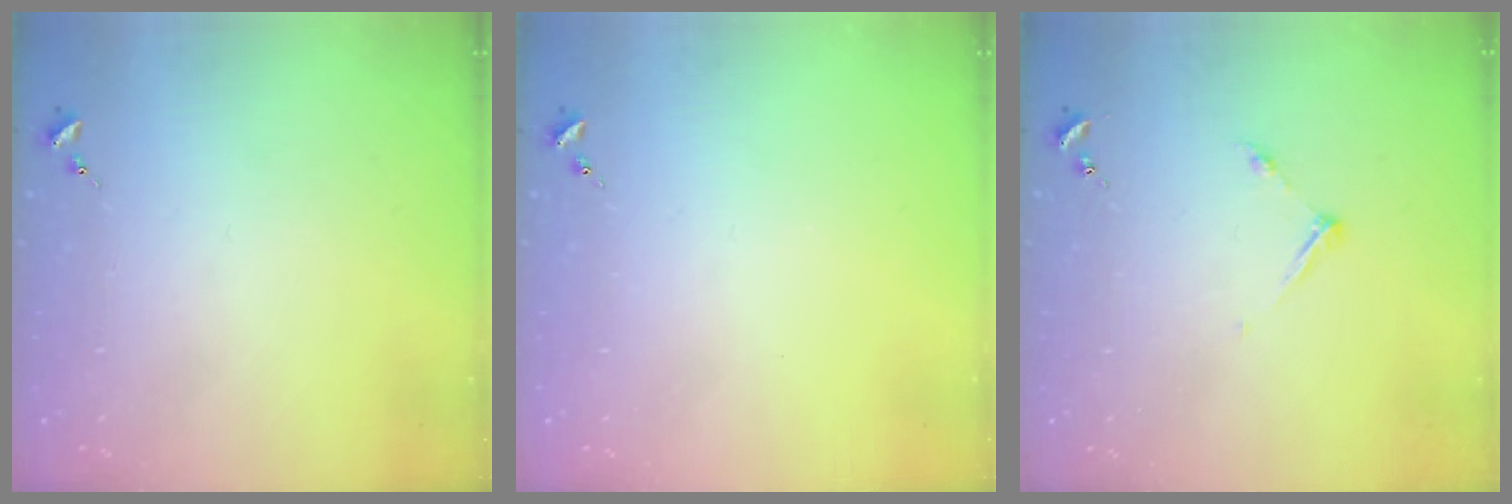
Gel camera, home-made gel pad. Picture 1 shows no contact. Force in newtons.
{"total": 0.0}
{"total": 5.6, "press": 5.6, "slide": 0.6}